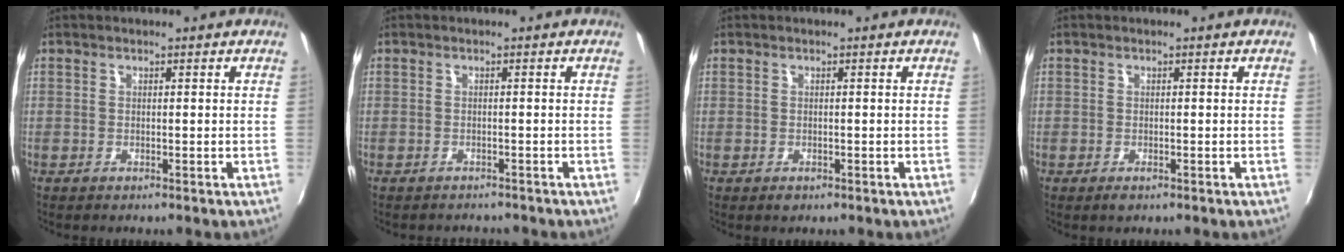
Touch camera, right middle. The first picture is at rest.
{"total": 2.6, "force": [-2.4, 0.7, 0.5], "torque": [-0.015, -0.011, -0.032]}
{"total": 1.0, "force": [-0.6, 0.7, 0.3], "torque": [-0.005, -0.005, -0.010]}
{"total": 1.0, "force": [-0.6, 0.5, 0.5], "torque": [-0.008, -0.005, -0.012]}